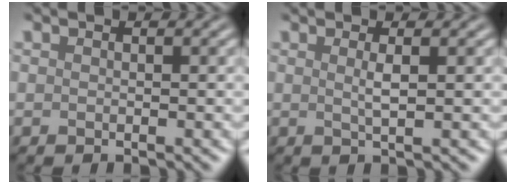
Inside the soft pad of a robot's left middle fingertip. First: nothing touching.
{"total": 1.4, "force": [0.3, 0.3, 1.3], "torque": [-0.024, 0.006, 0.006]}